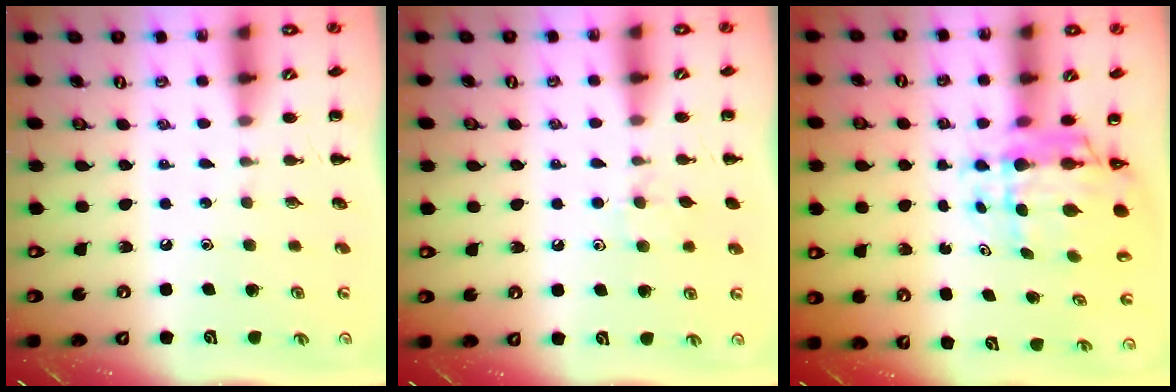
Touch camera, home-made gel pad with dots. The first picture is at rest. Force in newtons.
{"total": 5.5, "press": 5.1, "slide": 1.9}
{"total": 7.1, "press": 6.7, "slide": 2.5}